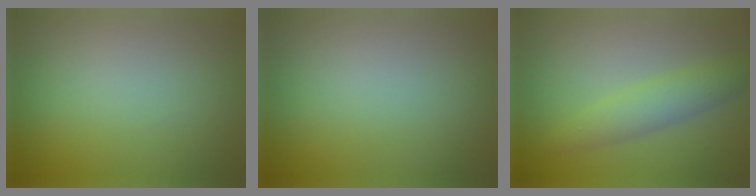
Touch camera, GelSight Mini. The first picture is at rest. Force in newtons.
{"total": 0.0}
{"total": 2.9, "press": 2.9, "slide": 0.1}